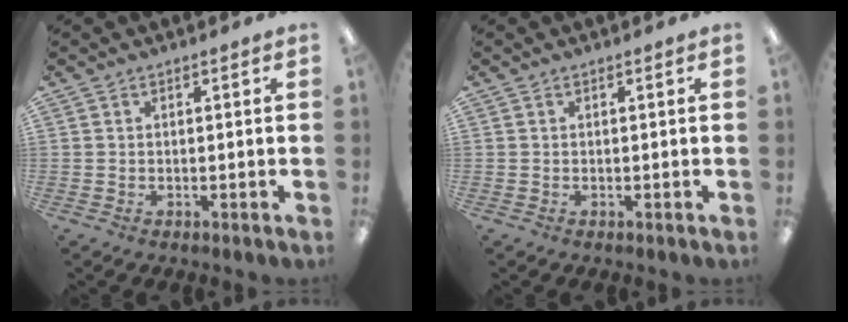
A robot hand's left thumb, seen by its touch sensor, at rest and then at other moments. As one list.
[{"total": 0.0}]